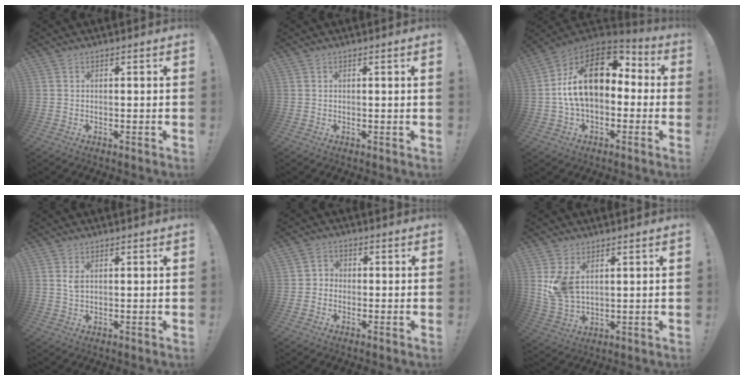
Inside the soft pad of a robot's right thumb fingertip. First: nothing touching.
{"total": 1.0, "force": [0.5, -0.4, 0.8], "torque": [-0.007, -0.006, 0.005]}
{"total": 20.2, "force": [3.5, 11.9, 15.9], "torque": [-0.259, 0.007, 0.063]}
{"total": 2.1, "force": [0.7, 1.0, 1.7], "torque": [-0.030, 0.001, 0.010]}
{"total": 2.9, "force": [-1.4, 2.4, 0.9], "torque": [-0.014, 0.010, -0.025]}
{"total": 7.8, "force": [3.1, 4.6, 5.5], "torque": [-0.099, -0.016, 0.059]}